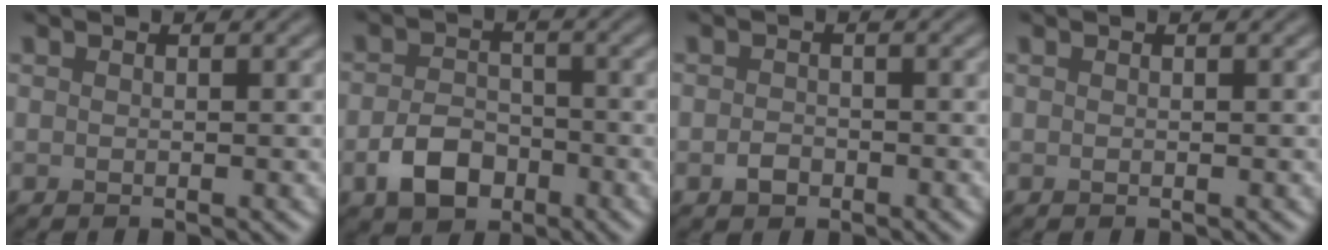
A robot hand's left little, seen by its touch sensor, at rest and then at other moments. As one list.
[{"total": 4.1, "force": [-2.1, 2.8, 2.2], "torque": [-0.044, -0.001, -0.042]}, {"total": 1.3, "force": [-0.7, 0.9, 0.6], "torque": [-0.010, -0.001, -0.019]}, {"total": 0.0}]